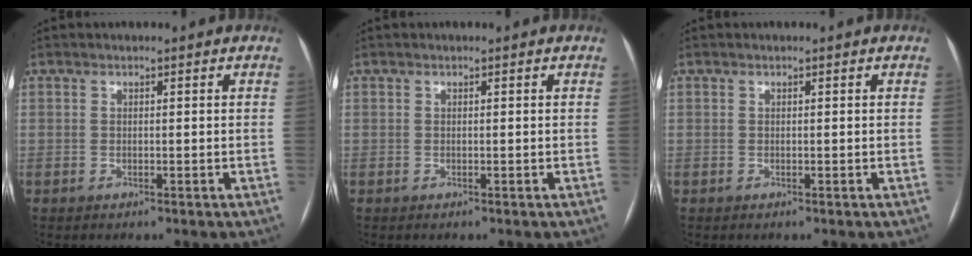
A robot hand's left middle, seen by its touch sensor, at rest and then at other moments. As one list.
[{"total": 0.0}, {"total": 0.0}]